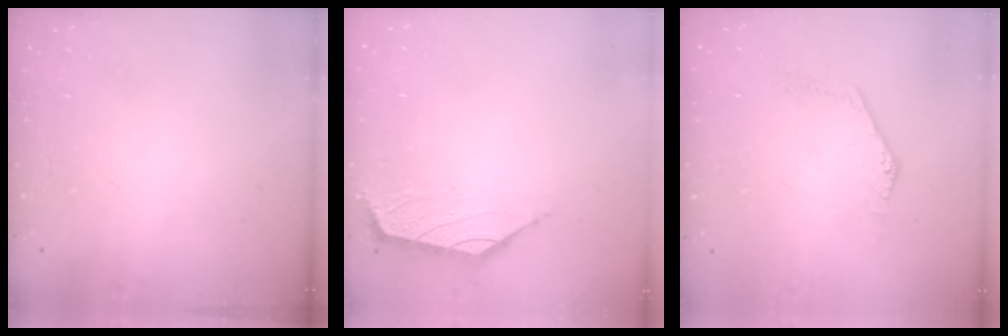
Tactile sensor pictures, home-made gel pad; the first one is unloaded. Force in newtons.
{"total": 1.5, "press": 1.4, "slide": 0.7}
{"total": 0.6, "press": 0.3, "slide": 0.5}